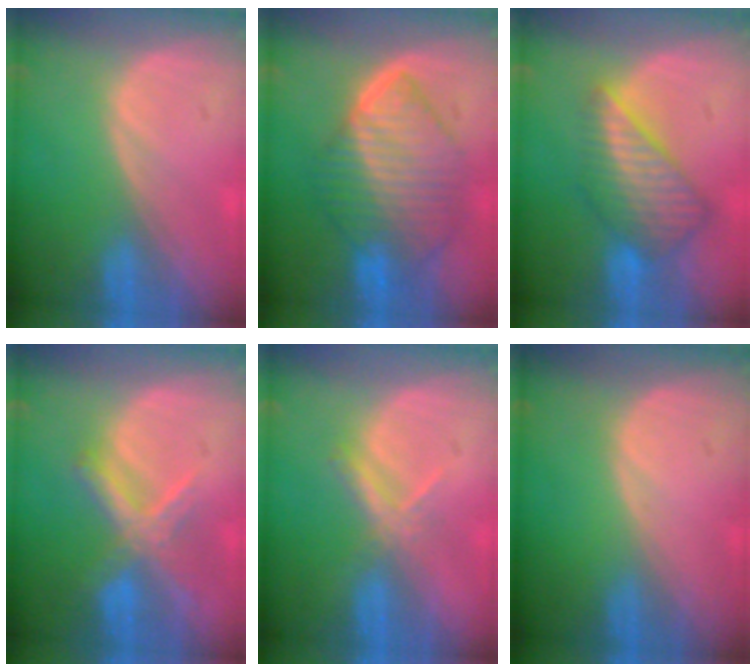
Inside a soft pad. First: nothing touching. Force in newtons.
{"total": 10.2, "press": 10.1, "slide": 1.0}
{"total": 8.1, "press": 7.2, "slide": 3.8}
{"total": 7.3, "press": 6.2, "slide": 4.0}
{"total": 3.3, "press": 3.2, "slide": 0.9}
{"total": 0.0}